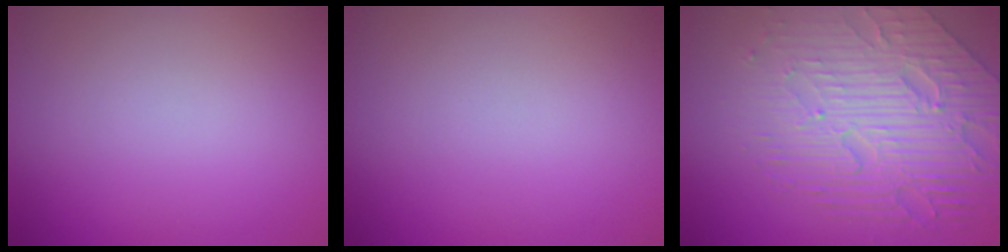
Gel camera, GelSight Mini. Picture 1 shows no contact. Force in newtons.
{"total": 0.0}
{"total": 8.1, "press": 5.5, "slide": 5.9}